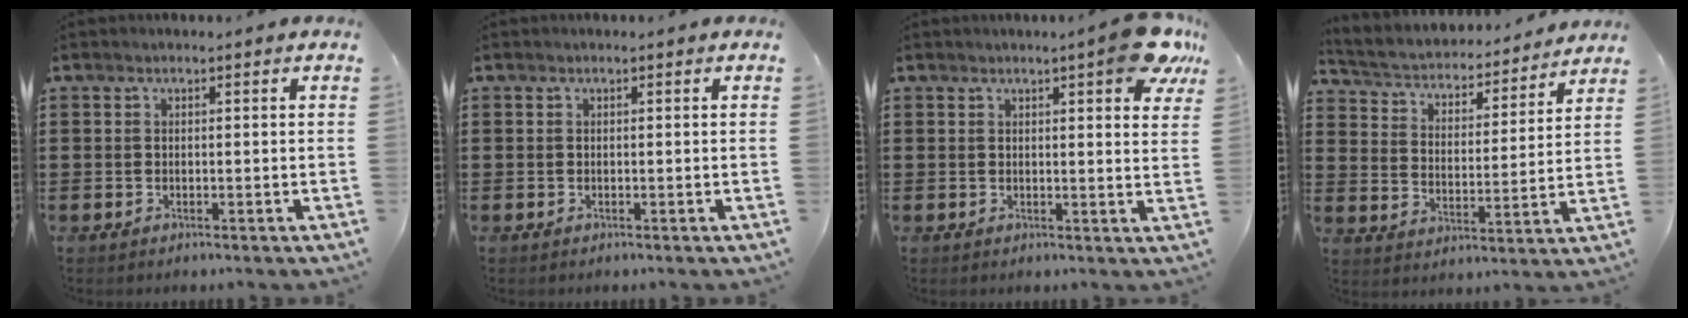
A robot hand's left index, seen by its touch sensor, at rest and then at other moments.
{"total": 0.0}
{"total": 7.3, "force": [5.1, 0.9, 5.3], "torque": [-0.075, -0.015, 0.081]}
{"total": 3.2, "force": [3.1, 0.7, 0.5], "torque": [-0.031, -0.029, 0.044]}